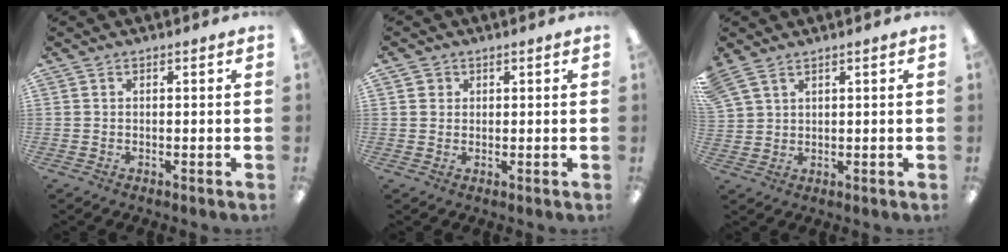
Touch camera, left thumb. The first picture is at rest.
{"total": 1.8, "force": [0.8, 1.5, 0.3], "torque": [0.000, 0.000, 0.013]}
{"total": 4.3, "force": [3.3, 2.1, 1.7], "torque": [-0.041, -0.009, 0.066]}